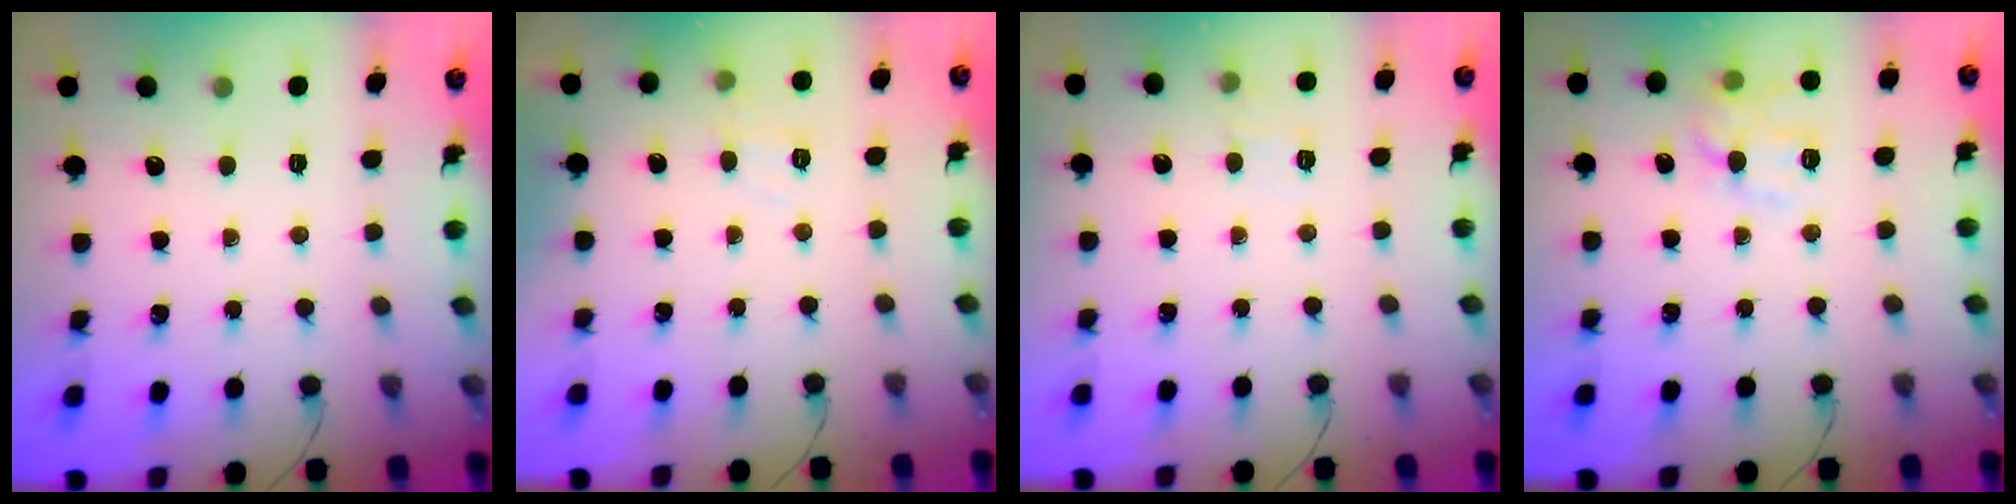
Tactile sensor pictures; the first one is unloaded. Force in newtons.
{"total": 5.1, "press": 4.9, "slide": 1.7}
{"total": 5.6, "press": 5.4, "slide": 1.4}
{"total": 11.2, "press": 11.2, "slide": 0.4}